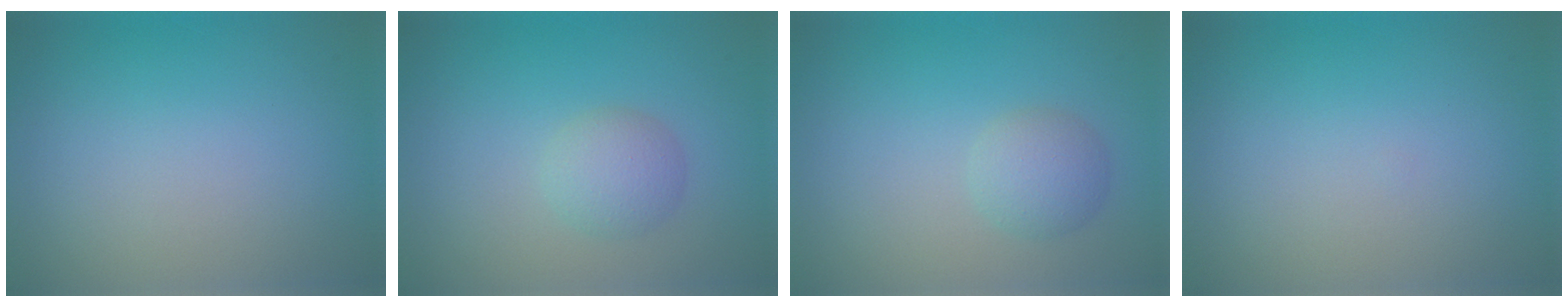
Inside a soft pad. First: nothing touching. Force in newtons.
{"total": 2.5, "press": 2.4, "slide": 0.2}
{"total": 2.3, "press": 2.3, "slide": 0.0}
{"total": 0.0}